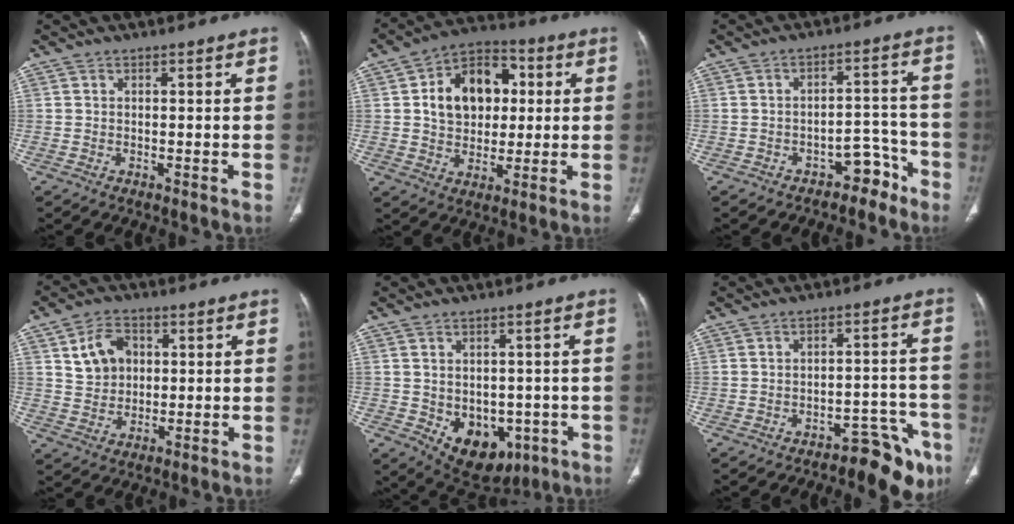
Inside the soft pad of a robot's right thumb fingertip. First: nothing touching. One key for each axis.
{"total": 14.6, "fx": 2.8, "fy": 10.6, "fz": 9.6, "tx": -0.114, "ty": 0.012, "tz": 0.041}
{"total": 5.8, "fx": -4.3, "fy": 3.5, "fz": 1.6, "tx": 0.006, "ty": 0.071, "tz": -0.060}
{"total": 7.9, "fx": 2.2, "fy": 6.2, "fz": 4.3, "tx": -0.053, "ty": -0.002, "tz": 0.042}
{"total": 11.4, "fx": -3.6, "fy": 8.1, "fz": 7.3, "tx": -0.071, "ty": 0.008, "tz": -0.029}
{"total": 10.7, "fx": -7.6, "fy": 4.7, "fz": 6.0, "tx": -0.040, "ty": 0.070, "tz": -0.102}